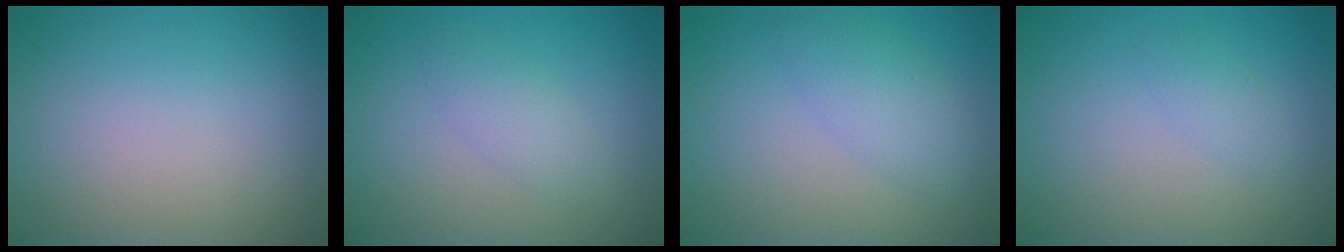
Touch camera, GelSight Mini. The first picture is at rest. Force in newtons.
{"total": 1.8, "press": 1.8, "slide": 0.2}
{"total": 2.8, "press": 2.8, "slide": 0.1}
{"total": 1.1, "press": 1.1, "slide": 0.0}